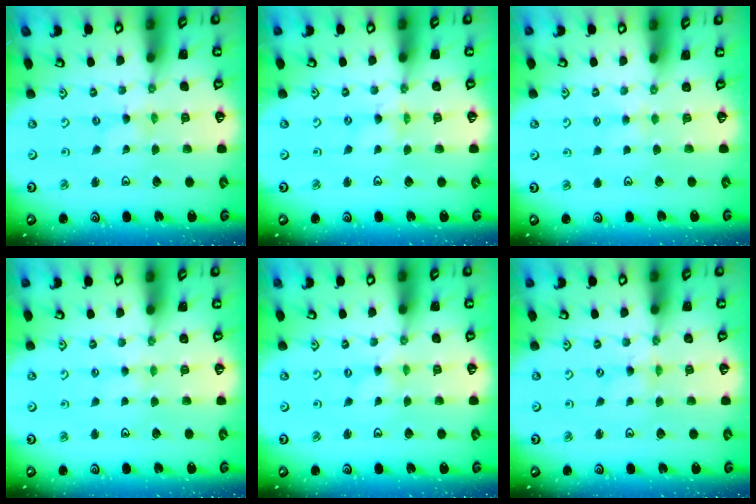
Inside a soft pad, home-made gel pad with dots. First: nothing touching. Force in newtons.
{"total": 0.0}
{"total": 2.8, "press": 2.7, "slide": 0.5}
{"total": 1.9, "press": 1.9, "slide": 0.3}
{"total": 0.0}
{"total": 0.0}